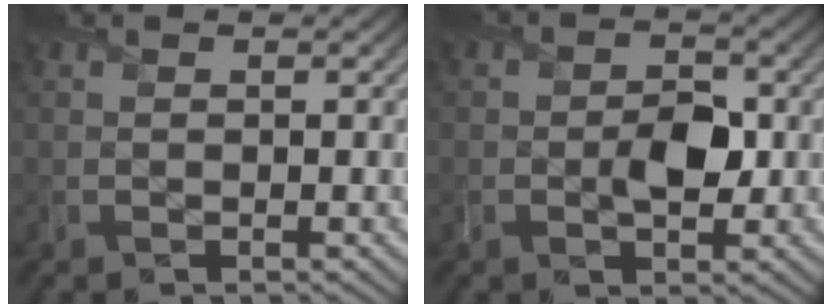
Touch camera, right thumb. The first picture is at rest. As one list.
[{"total": 4.1, "force": [-0.8, 2.5, 3.2], "torque": [-0.051, -0.005, -0.016]}]